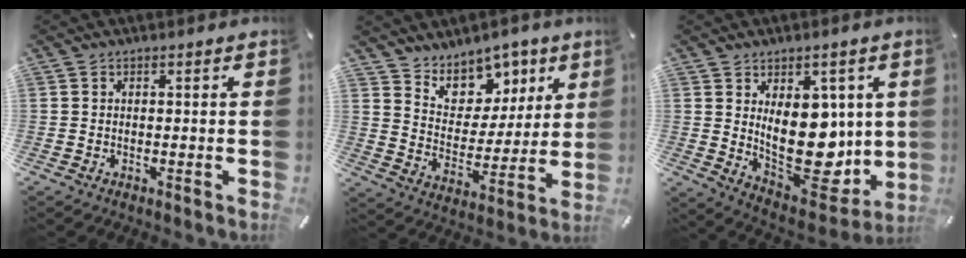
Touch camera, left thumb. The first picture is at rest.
{"total": 10.2, "force": [7.5, 7.0, 0.8], "torque": [-0.020, -0.079, 0.141]}
{"total": 16.9, "force": [2.4, 10.8, 12.8], "torque": [-0.187, -0.042, 0.051]}